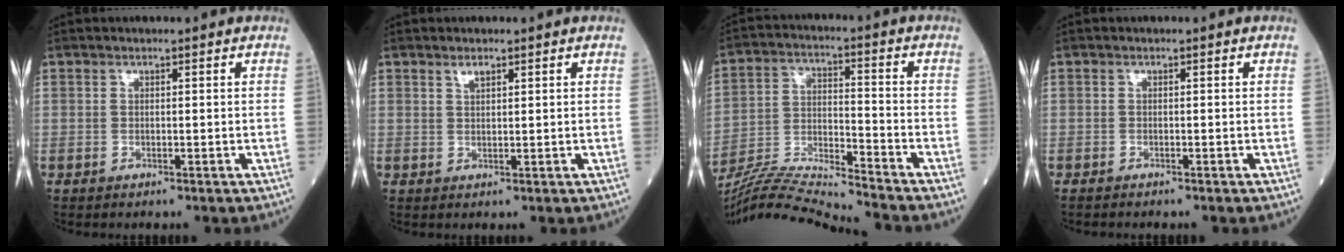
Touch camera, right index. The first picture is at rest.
{"total": 1.3, "force": [0.9, 0.4, 0.8], "torque": [-0.015, 0.001, 0.019]}
{"total": 13.3, "force": [-12.7, -2.5, 3.1], "torque": [-0.057, 0.007, -0.232]}
{"total": 0.6, "force": [-0.6, 0.0, 0.2], "torque": [-0.006, -0.001, -0.009]}